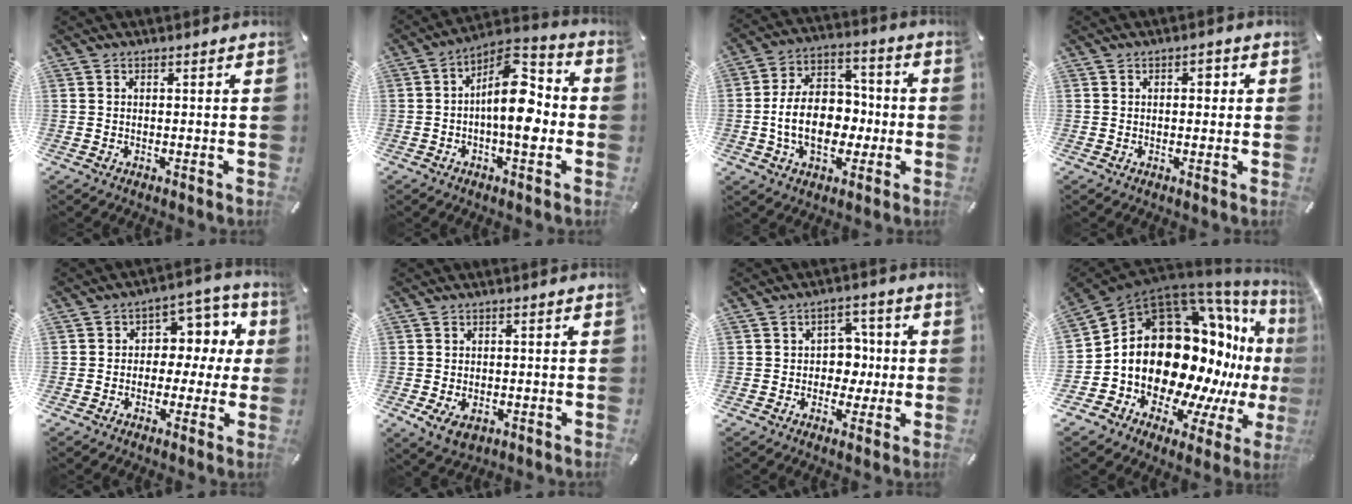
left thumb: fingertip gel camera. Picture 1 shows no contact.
{"total": 14.0, "force": [-1.2, 6.7, 12.2], "torque": [-0.192, -0.003, -0.021]}
{"total": 14.2, "force": [-2.6, 10.4, 9.3], "torque": [-0.177, 0.014, -0.047]}
{"total": 2.2, "force": [0.2, 1.6, 1.6], "torque": [-0.016, 0.002, -0.003]}
{"total": 8.6, "force": [0.5, 7.2, 4.8], "torque": [-0.058, -0.005, 0.006]}
{"total": 4.0, "force": [-1.7, 2.7, 2.4], "torque": [-0.053, 0.004, -0.032]}
{"total": 6.8, "force": [-0.7, 6.3, 2.6], "torque": [-0.028, 0.011, -0.015]}
{"total": 22.3, "force": [1.8, 16.6, 14.8], "torque": [-0.194, -0.102, 0.079]}